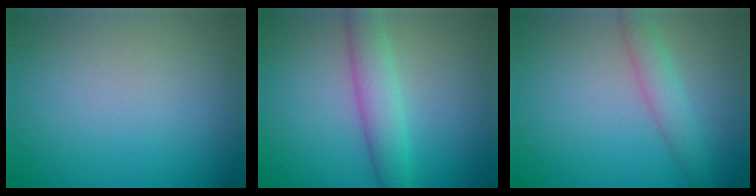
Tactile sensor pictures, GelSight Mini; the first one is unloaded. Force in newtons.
{"total": 3.9, "press": 3.9, "slide": 0.1}
{"total": 2.5, "press": 2.5, "slide": 0.1}